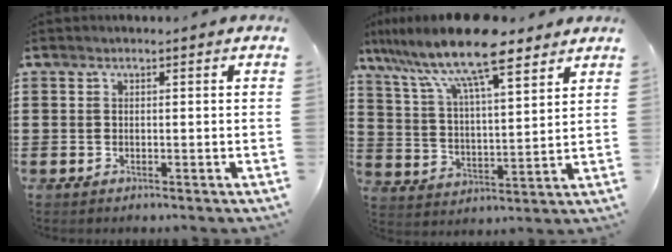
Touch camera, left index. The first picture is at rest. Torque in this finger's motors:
{"motor_torque": [1.29, -0.84, 1.05, 0.21]}